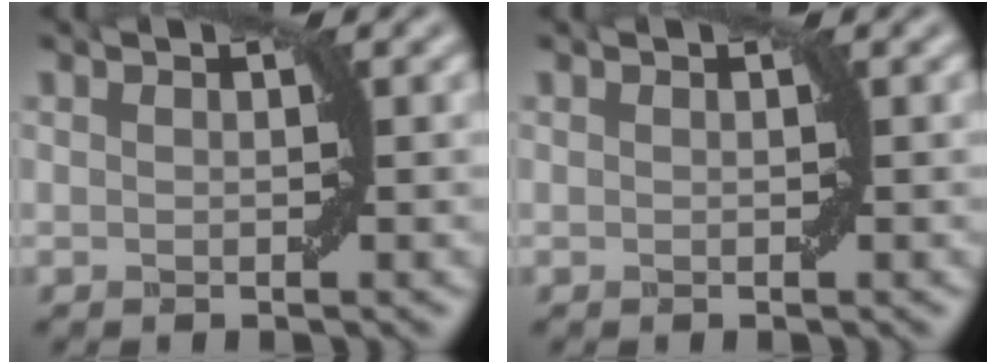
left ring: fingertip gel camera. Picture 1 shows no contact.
{"total": 0.0}